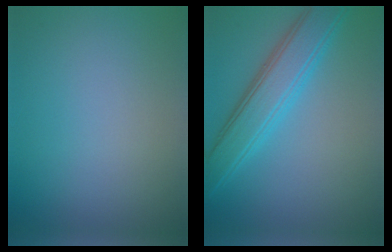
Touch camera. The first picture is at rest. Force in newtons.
{"total": 5.2, "press": 5.2, "slide": 0.2}